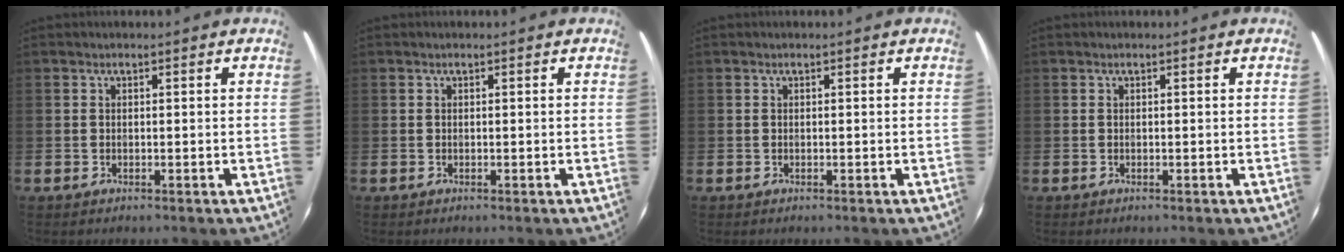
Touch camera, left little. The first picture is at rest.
{"total": 0.0}
{"total": 0.0}
{"total": 0.0}